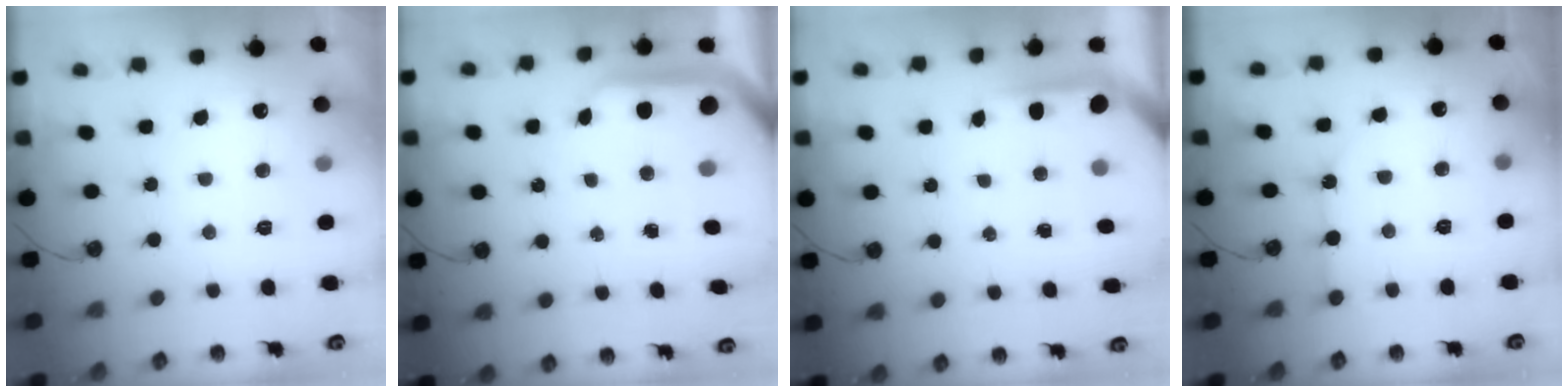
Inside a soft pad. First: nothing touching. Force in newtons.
{"total": 8.3, "press": 8.2, "slide": 0.9}
{"total": 3.9, "press": 3.9, "slide": 0.4}
{"total": 3.8, "press": 3.8, "slide": 0.4}